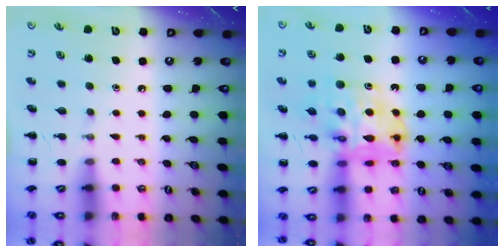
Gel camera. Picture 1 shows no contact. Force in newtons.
{"total": 14.7, "press": 14.1, "slide": 4.3}